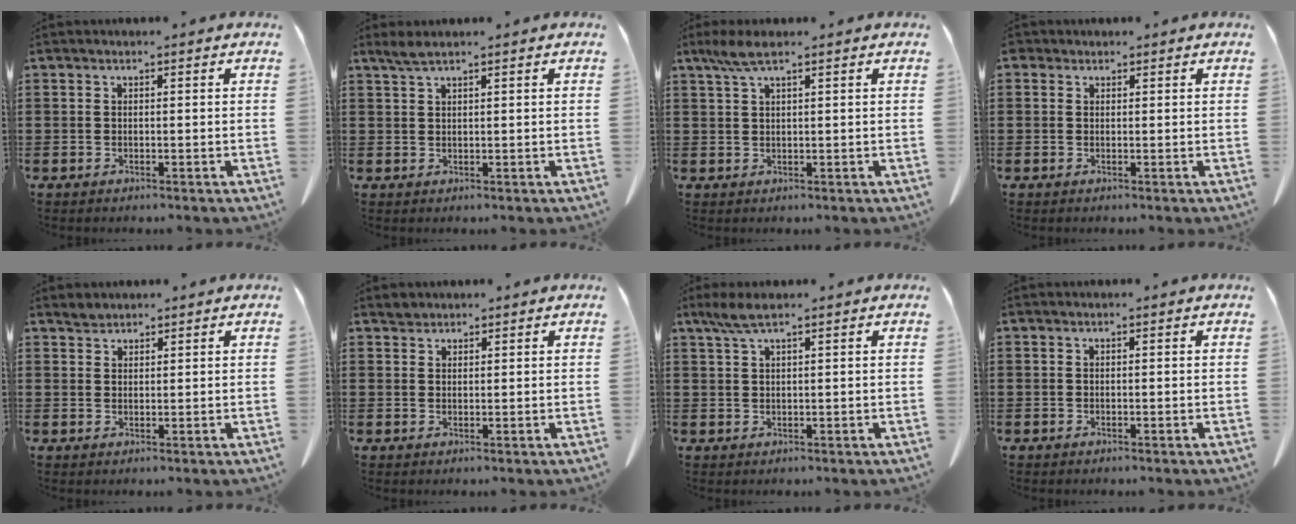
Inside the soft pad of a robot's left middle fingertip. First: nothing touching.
{"total": 1.9, "force": [1.4, 0.2, 1.2], "torque": [-0.027, 0.001, 0.026]}
{"total": 3.1, "force": [1.9, 0.5, 2.5], "torque": [-0.060, -0.001, 0.031]}
{"total": 0.7, "force": [0.3, 0.6, 0.1], "torque": [-0.005, 0.005, 0.006]}
{"total": 1.6, "force": [1.4, 0.6, 0.2], "torque": [-0.008, 0.002, 0.029]}
{"total": 1.2, "force": [1.1, 0.4, -0.1], "torque": [-0.002, 0.002, 0.023]}
{"total": 3.0, "force": [1.9, 0.4, 2.2], "torque": [-0.055, -0.001, 0.033]}
{"total": 0.0}